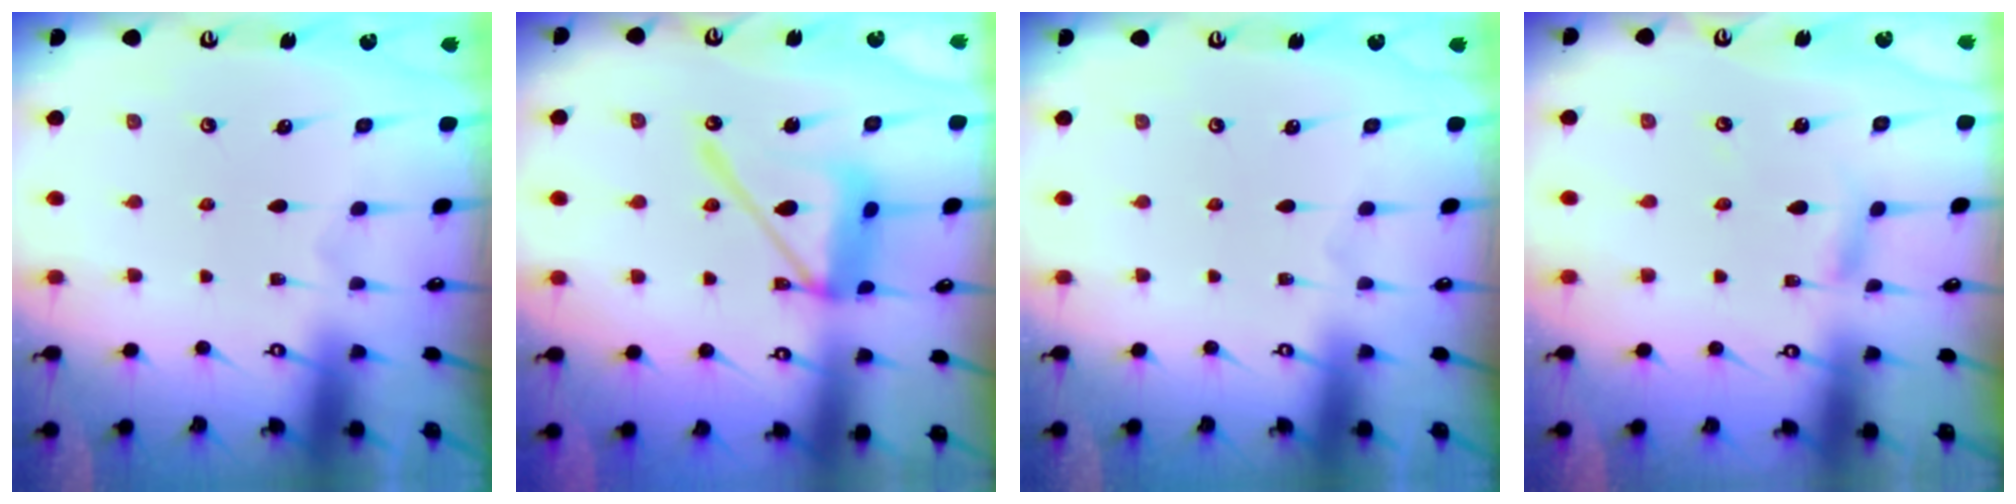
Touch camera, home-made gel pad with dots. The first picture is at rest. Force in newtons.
{"total": 14.5, "press": 14.4, "slide": 1.6}
{"total": 0.0}
{"total": 3.3, "press": 3.2, "slide": 0.4}